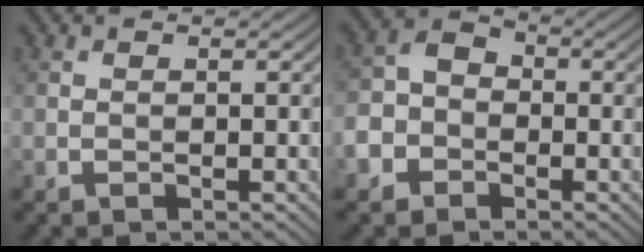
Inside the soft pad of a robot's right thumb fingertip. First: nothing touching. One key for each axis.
{"total": 5.1, "fx": -2.6, "fy": 4.0, "fz": 2.0, "tx": -0.044, "ty": -0.001, "tz": -0.060}